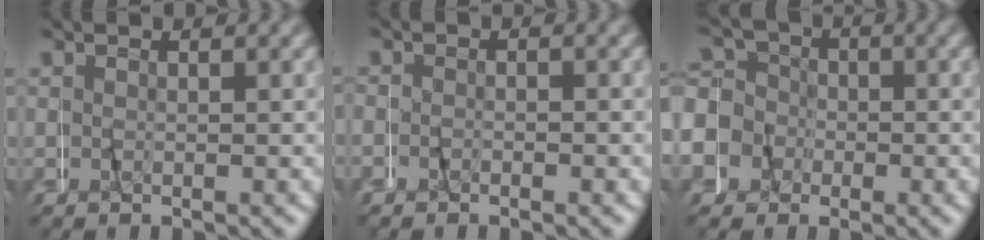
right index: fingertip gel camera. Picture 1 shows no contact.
{"total": 0.9, "force": [-0.8, 0.2, -0.3], "torque": [0.008, 0.002, -0.019]}
{"total": 11.4, "force": [0.2, 10.8, 3.6], "torque": [-0.100, -0.009, -0.017]}